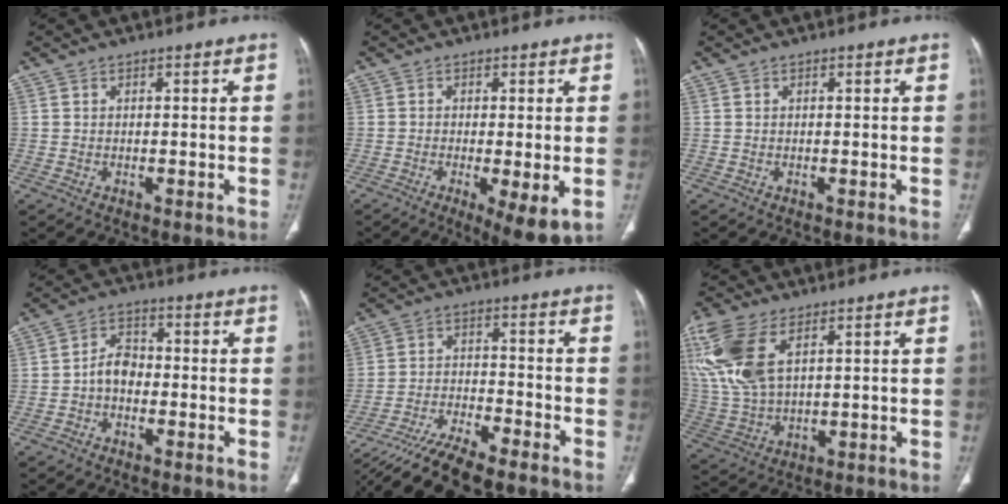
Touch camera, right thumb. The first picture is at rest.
{"total": 7.3, "force": [-2.2, 1.8, 6.7], "torque": [-0.107, -0.021, -0.033]}
{"total": 0.0}
{"total": 4.5, "force": [-1.2, 3.2, 2.9], "torque": [-0.038, 0.020, -0.031]}
{"total": 14.3, "force": [-12.0, 3.0, 7.2], "torque": [-0.147, 0.032, -0.209]}
{"total": 15.5, "force": [6.3, 7.8, 11.9], "torque": [-0.284, -0.010, 0.133]}